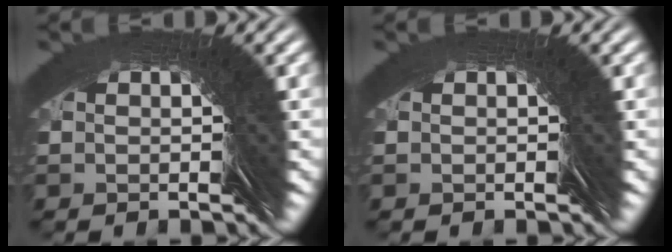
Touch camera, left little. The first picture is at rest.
{"total": 0.0}